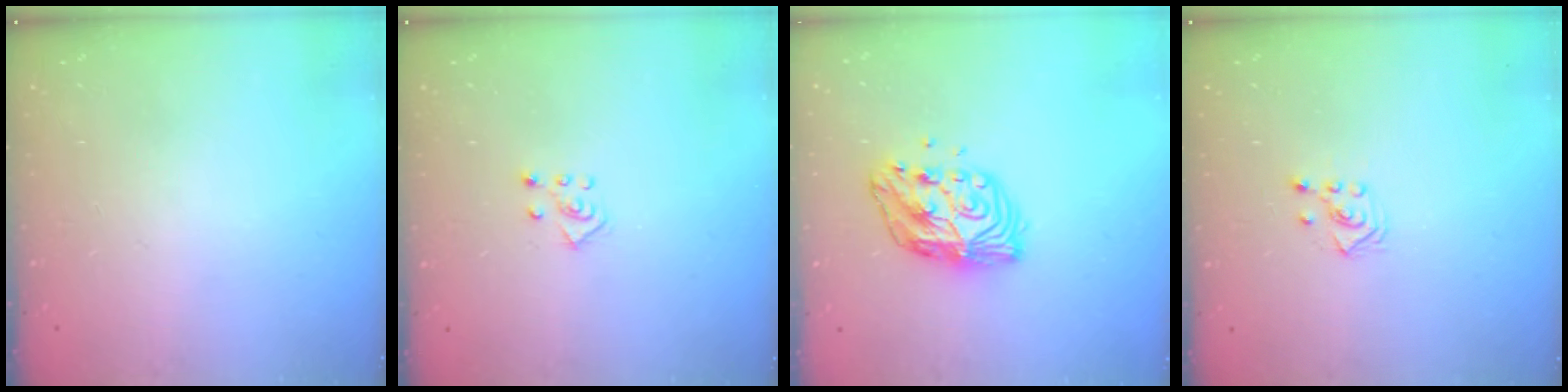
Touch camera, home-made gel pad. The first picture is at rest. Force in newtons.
{"total": 5.0, "press": 4.9, "slide": 0.4}
{"total": 11.3, "press": 11.3, "slide": 0.7}
{"total": 3.7, "press": 3.7, "slide": 0.7}